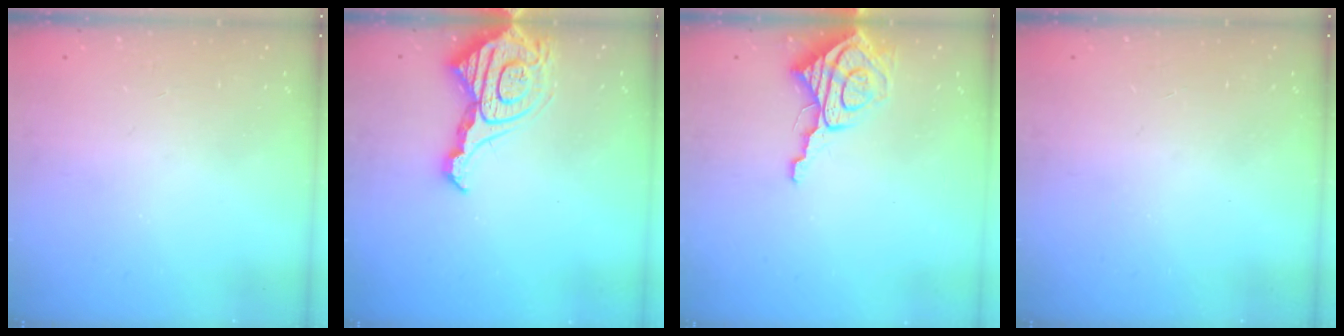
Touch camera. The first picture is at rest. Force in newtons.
{"total": 16.4, "press": 16.3, "slide": 1.7}
{"total": 8.5, "press": 8.4, "slide": 0.8}
{"total": 0.0}